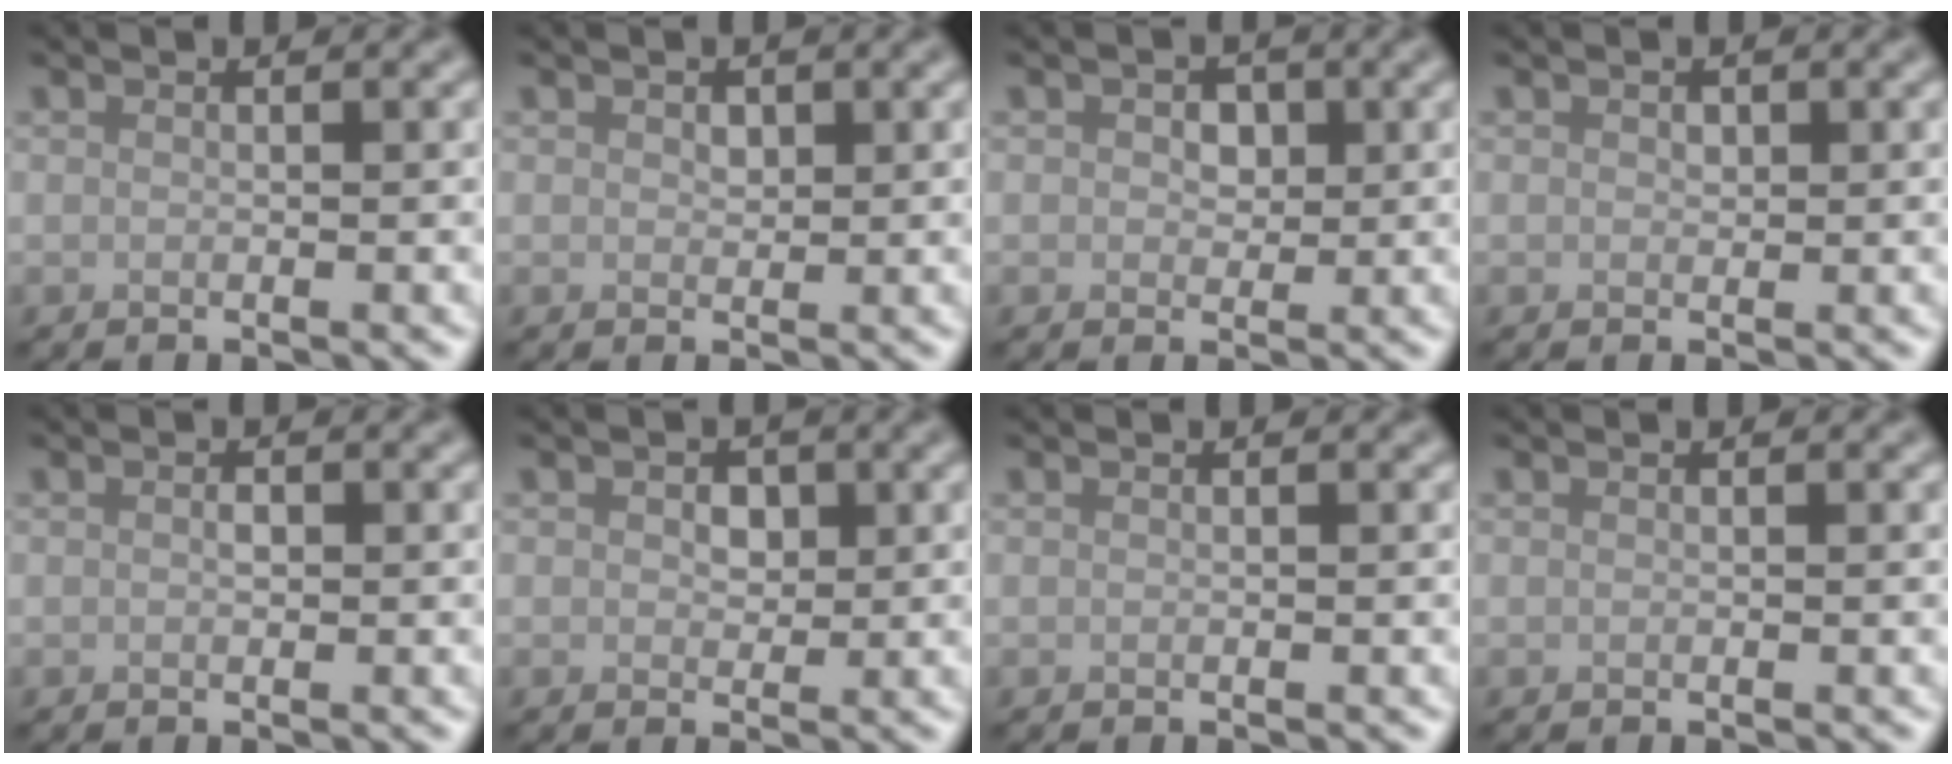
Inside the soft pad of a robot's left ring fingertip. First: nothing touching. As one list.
[{"total": 0.9, "force": [0.4, 0.7, 0.4], "torque": [-0.008, -0.003, 0.007]}, {"total": 1.8, "force": [0.4, 1.4, 1.0], "torque": [-0.016, -0.001, 0.001]}, {"total": 0.6, "force": [0.2, 0.5, 0.2], "torque": [-0.005, -0.003, 0.003]}, {"total": 0.6, "force": [0.0, 0.4, 0.5], "torque": [-0.010, 0.000, 0.000]}, {"total": 1.7, "force": [0.4, 1.3, 1.0], "torque": [-0.018, -0.002, 0.003]}, {"total": 0.0}, {"total": 0.0}]